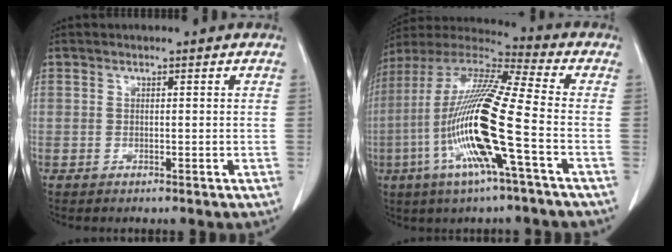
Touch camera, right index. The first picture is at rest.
{"total": 19.0, "force": [-4.9, 0.5, 18.4], "torque": [-0.377, -0.010, -0.103]}